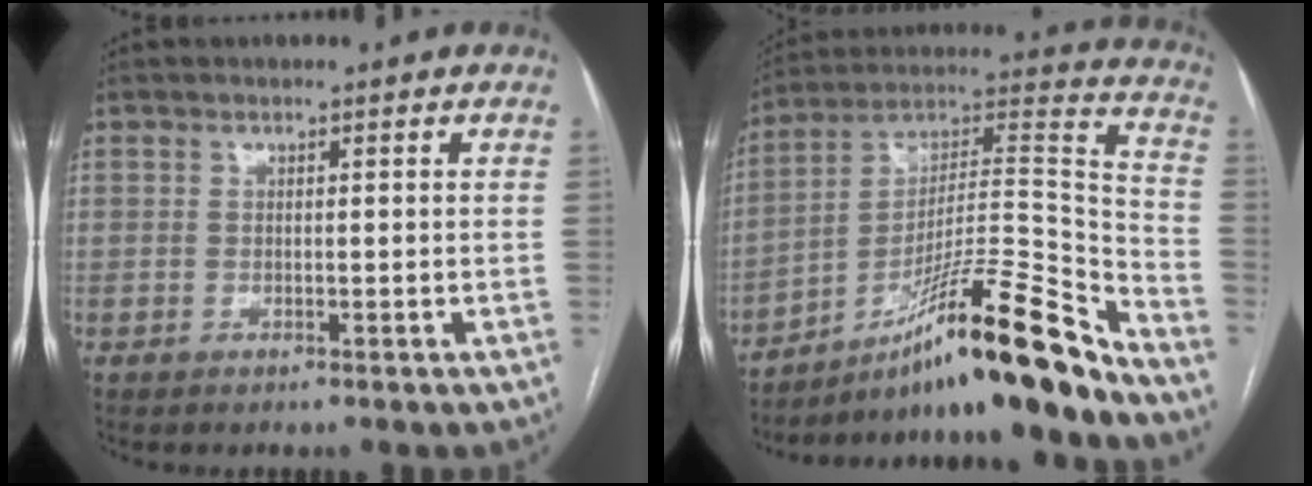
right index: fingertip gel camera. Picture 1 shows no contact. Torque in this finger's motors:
{"motor_torque": [1.13, -1.00, 0.60, 0.17]}